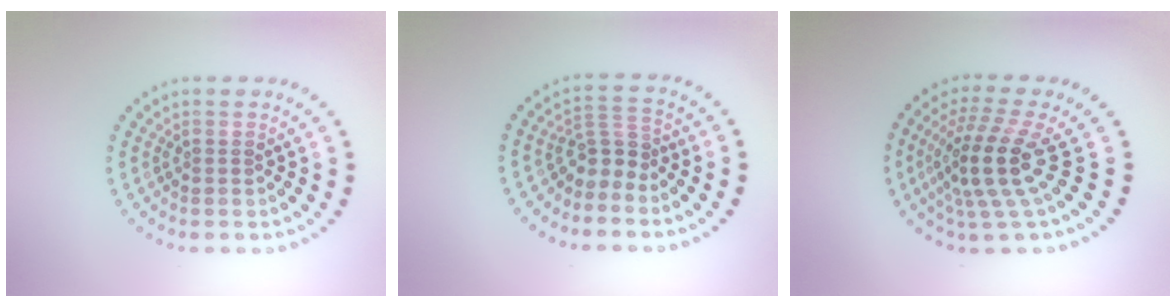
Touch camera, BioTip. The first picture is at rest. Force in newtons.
{"total": 2.7, "press": 1.9, "slide": 1.8}
{"total": 5.1, "press": 3.7, "slide": 3.5}